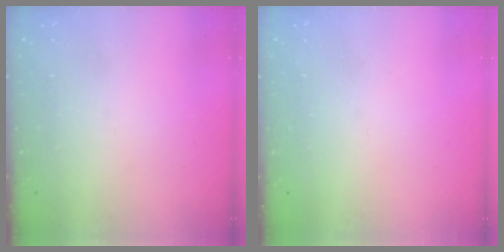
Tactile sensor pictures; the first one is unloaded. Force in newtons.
{"total": 2.8, "press": 2.8, "slide": 0.4}